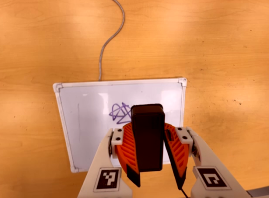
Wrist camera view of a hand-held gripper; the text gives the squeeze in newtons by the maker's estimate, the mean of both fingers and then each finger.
{"total": 9.7, "left": 10.0, "right": 9.3}